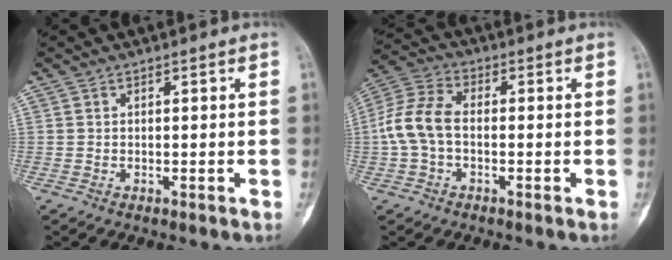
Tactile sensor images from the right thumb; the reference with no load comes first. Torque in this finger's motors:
{"motor_torque": [1.28, 0.68, 0.87, -0.23, 0.08]}